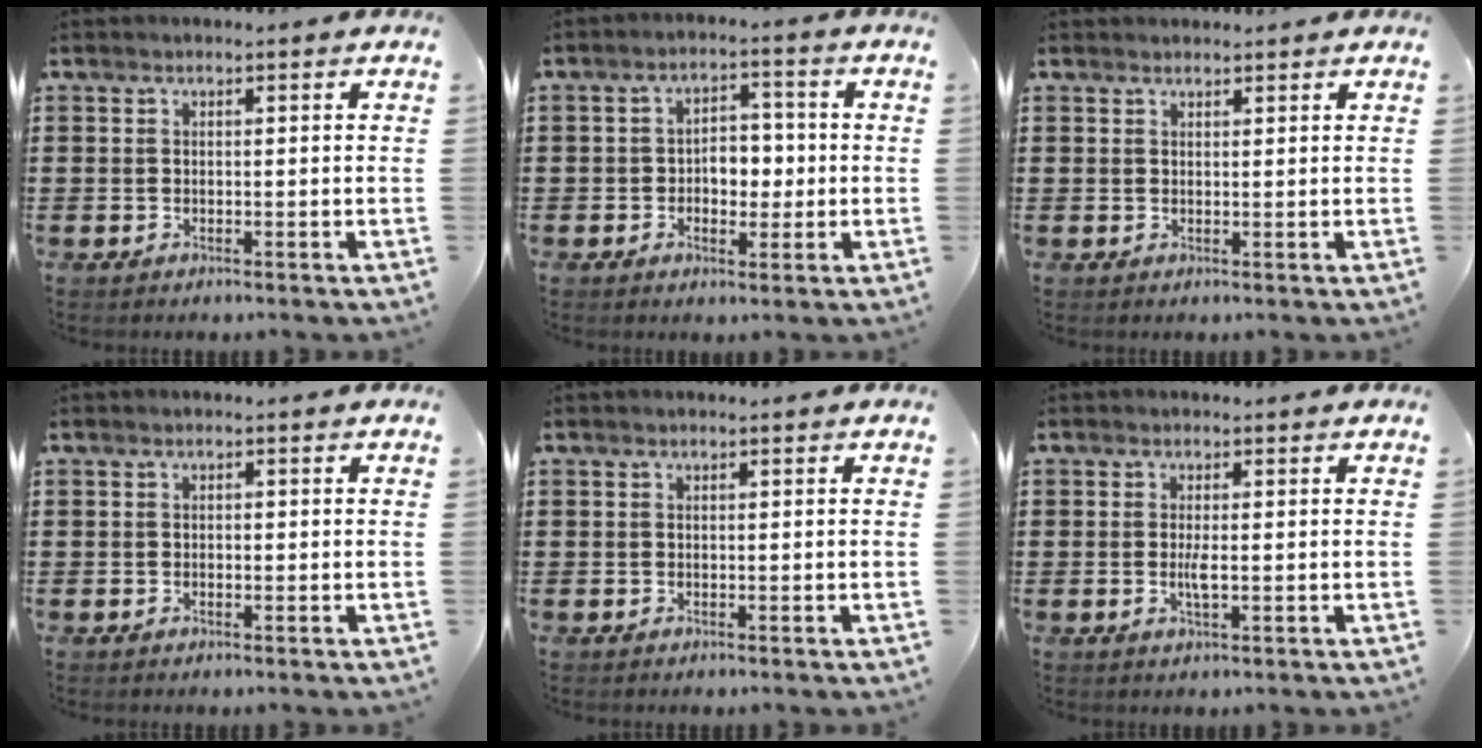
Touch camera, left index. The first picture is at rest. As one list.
[{"total": 4.8, "force": [-0.7, 3.2, 3.4], "torque": [-0.055, 0.005, -0.022]}, {"total": 0.9, "force": [0.9, 0.3, 0.0], "torque": [-0.001, 0.001, 0.018]}, {"total": 0.5, "force": [-0.3, 0.3, 0.3], "torque": [-0.007, 0.000, -0.006]}, {"total": 0.0}, {"total": 2.2, "force": [-0.3, 0.4, 2.1], "torque": [-0.047, -0.004, -0.008]}]